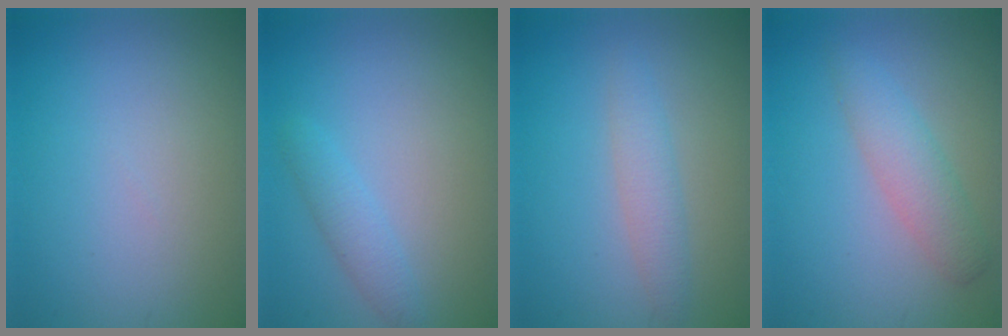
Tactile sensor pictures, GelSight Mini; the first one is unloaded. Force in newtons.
{"total": 1.9, "press": 1.9, "slide": 0.1}
{"total": 2.1, "press": 2.1, "slide": 0.1}
{"total": 2.9, "press": 2.9, "slide": 0.1}